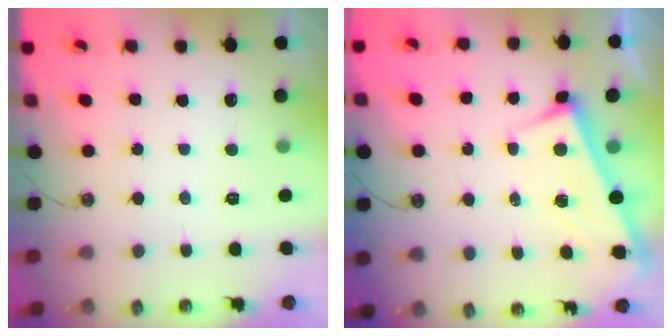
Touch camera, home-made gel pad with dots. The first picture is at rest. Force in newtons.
{"total": 2.9, "press": 2.9, "slide": 0.1}